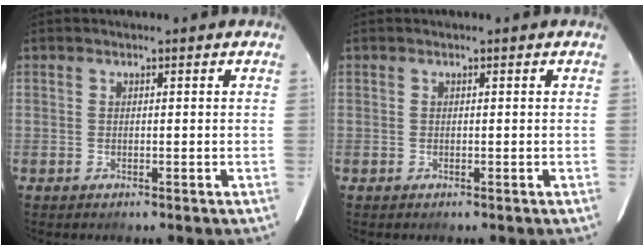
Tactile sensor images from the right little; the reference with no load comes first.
{"total": 0.0}